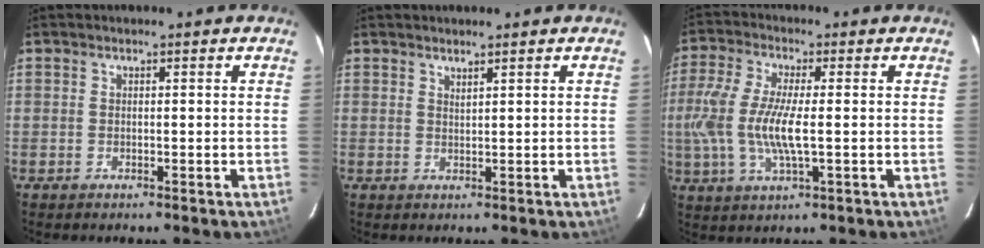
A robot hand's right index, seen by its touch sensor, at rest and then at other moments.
{"total": 1.2, "force": [1.1, -0.1, 0.6], "torque": [-0.010, -0.002, 0.017]}
{"total": 11.2, "force": [-1.0, 2.9, 10.8], "torque": [-0.230, -0.004, -0.020]}